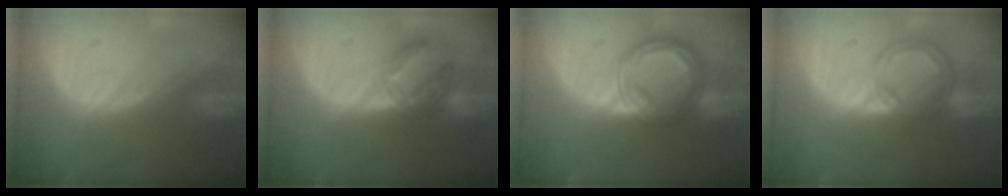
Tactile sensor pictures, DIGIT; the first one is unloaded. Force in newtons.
{"total": 6.8, "press": 6.0, "slide": 3.2}
{"total": 8.5, "press": 8.5, "slide": 0.6}
{"total": 6.4, "press": 5.6, "slide": 3.1}